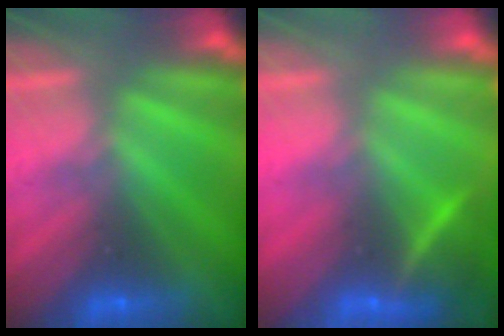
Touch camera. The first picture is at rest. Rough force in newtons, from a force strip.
{"total": 2.8}